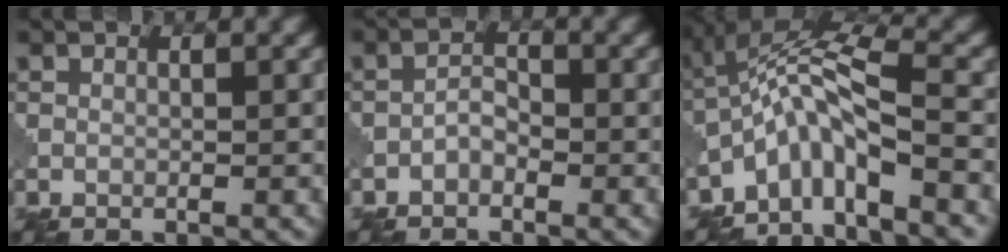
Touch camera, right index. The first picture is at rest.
{"total": 1.5, "force": [-1.0, 0.7, 1.0], "torque": [-0.018, 0.008, -0.022]}
{"total": 7.2, "force": [-4.2, 1.7, 5.6], "torque": [-0.104, 0.012, -0.087]}